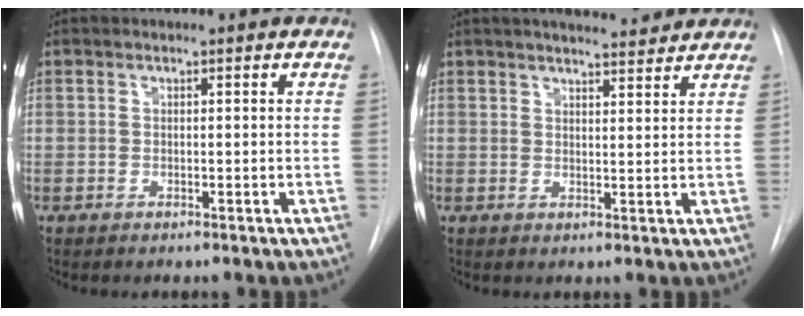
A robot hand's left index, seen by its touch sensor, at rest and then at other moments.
{"total": 7.7, "force": [6.7, 1.5, 3.5], "torque": [-0.047, 0.002, 0.083]}